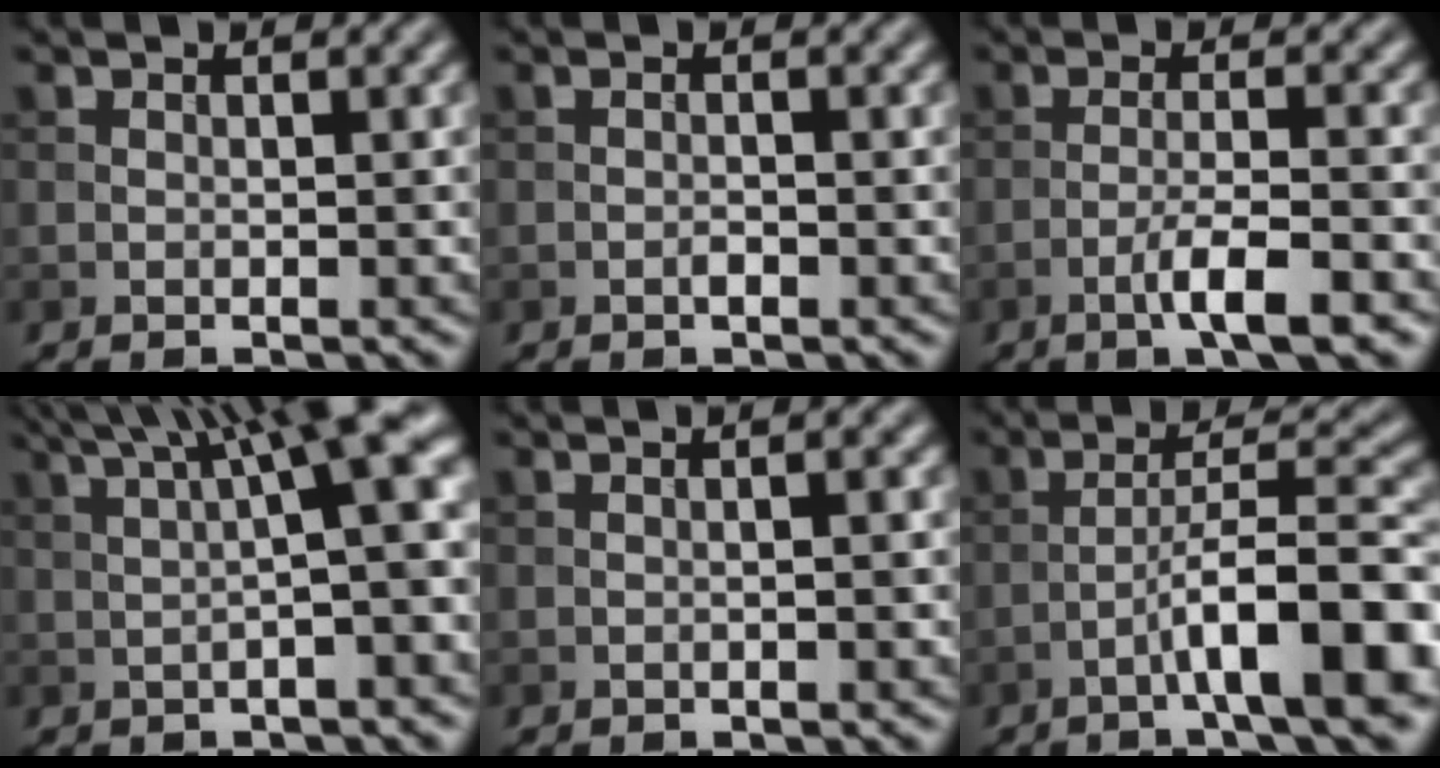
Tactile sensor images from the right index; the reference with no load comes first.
{"total": 0.7, "force": [-0.4, 0.2, 0.6], "torque": [-0.013, 0.001, -0.008]}
{"total": 4.1, "force": [-2.0, 0.5, 3.5], "torque": [-0.062, 0.006, -0.040]}
{"total": 10.5, "force": [3.4, 2.2, 9.7], "torque": [-0.111, 0.030, 0.047]}
{"total": 2.0, "force": [0.4, 0.8, 1.8], "torque": [-0.009, -0.001, -0.007]}
{"total": 9.1, "force": [-4.0, 1.6, 8.0], "torque": [-0.119, 0.025, -0.065]}